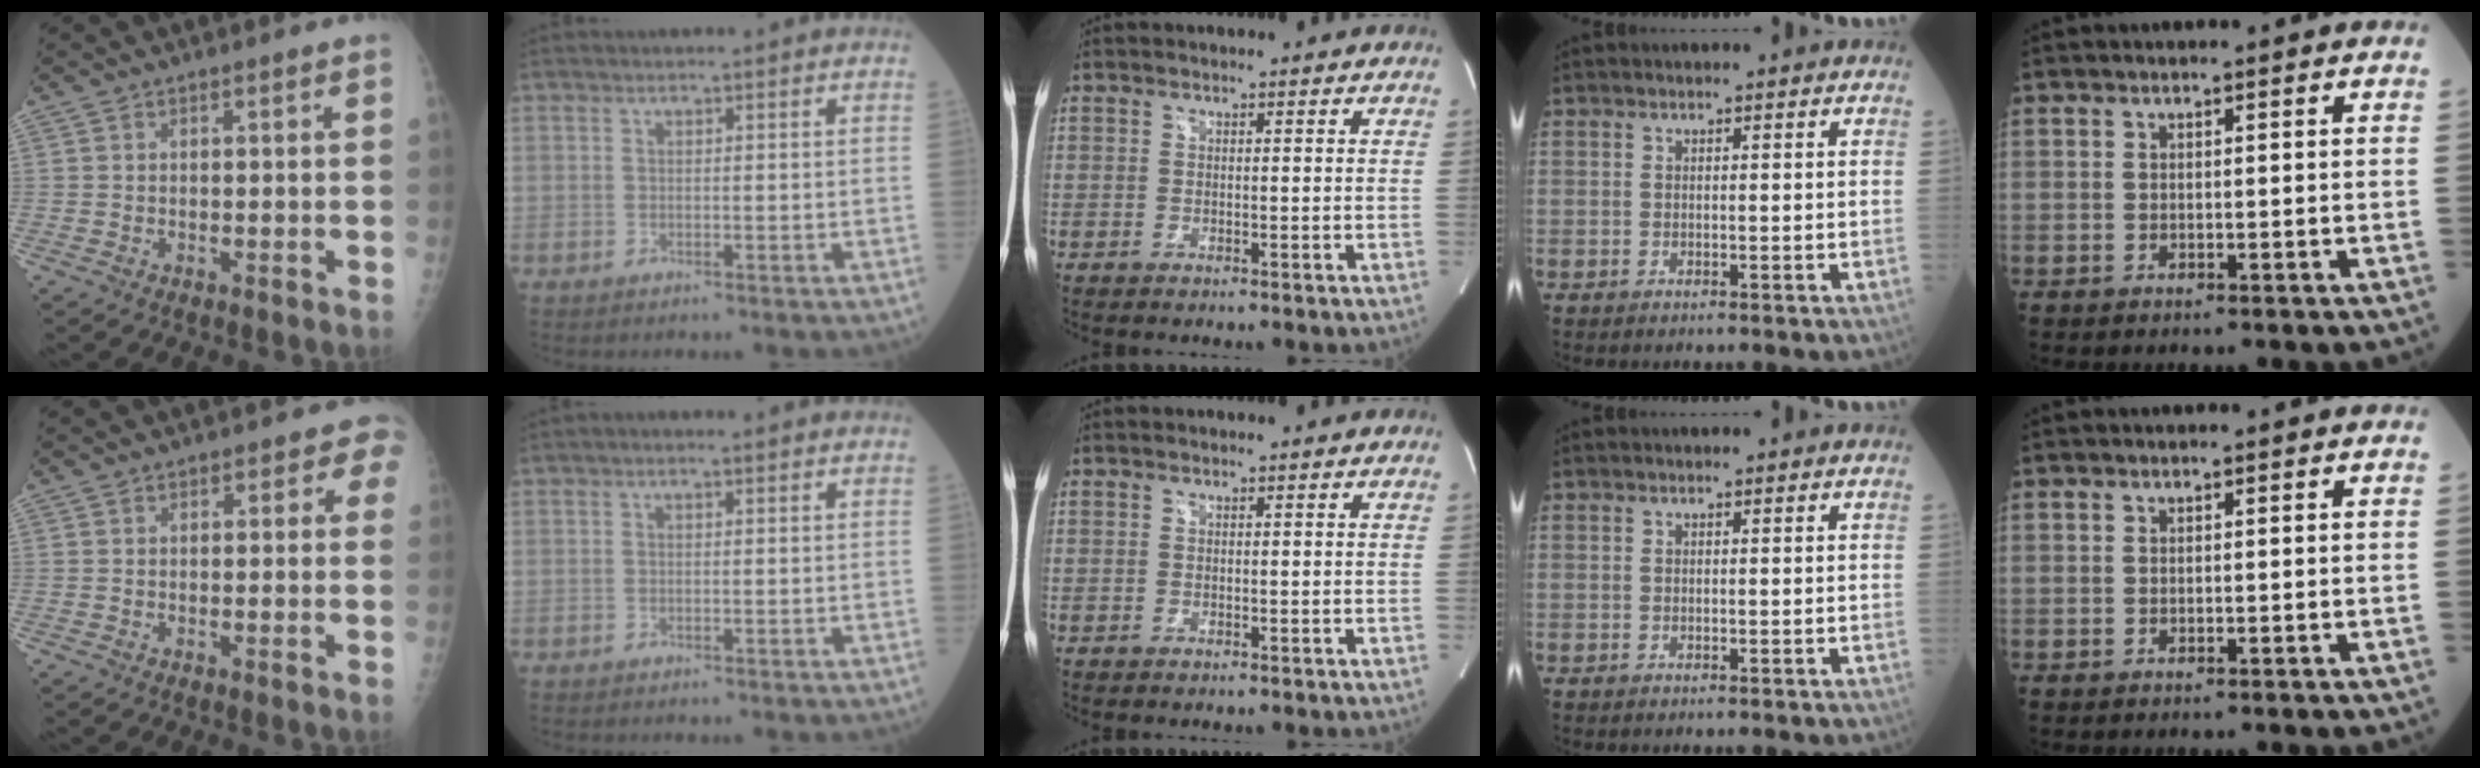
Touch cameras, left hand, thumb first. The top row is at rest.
{"thumb": {"total": 2.6, "force": [0.9, 1.8, 1.6], "torque": [0.015, 0.004, 0.000]}, "index": {"total": 0.8, "force": [0.2, 0.3, 0.7], "torque": [-0.014, 0.002, 0.001]}}